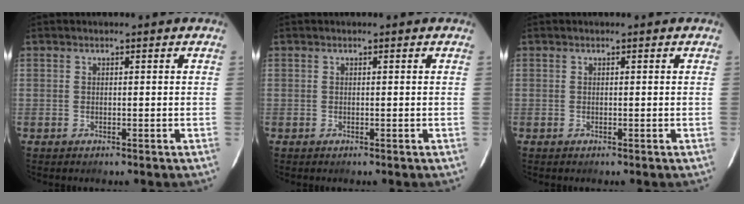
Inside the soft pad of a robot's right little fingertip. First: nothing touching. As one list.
[{"total": 0.0}, {"total": 0.0}]